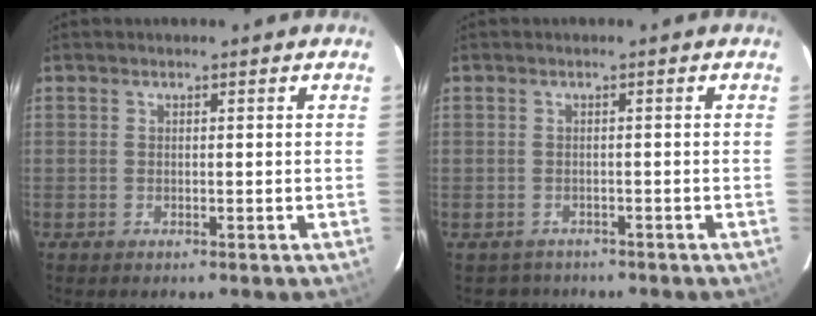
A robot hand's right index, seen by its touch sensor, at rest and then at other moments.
{"total": 2.6, "force": [-2.0, 1.6, -0.4], "torque": [0.002, 0.004, -0.029]}